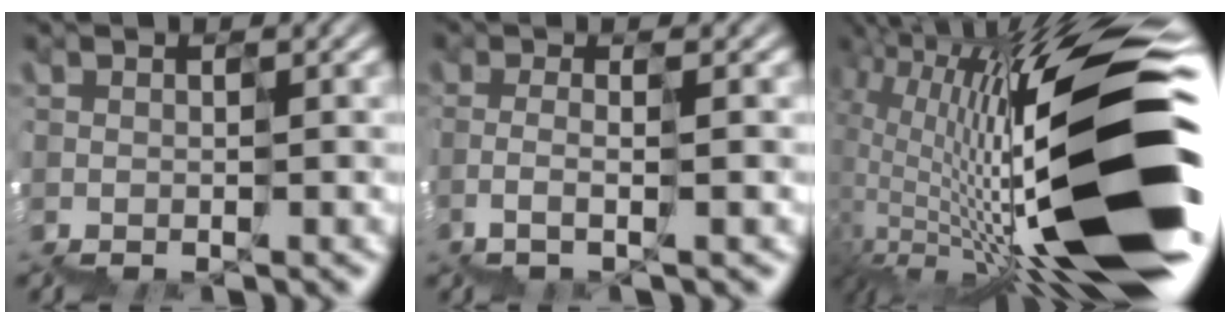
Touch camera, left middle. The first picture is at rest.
{"total": 1.4, "force": [-1.2, 0.3, 0.7], "torque": [-0.018, -0.002, -0.020]}
{"total": 15.3, "force": [0.6, 3.4, 14.9], "torque": [-0.234, 0.033, 0.004]}